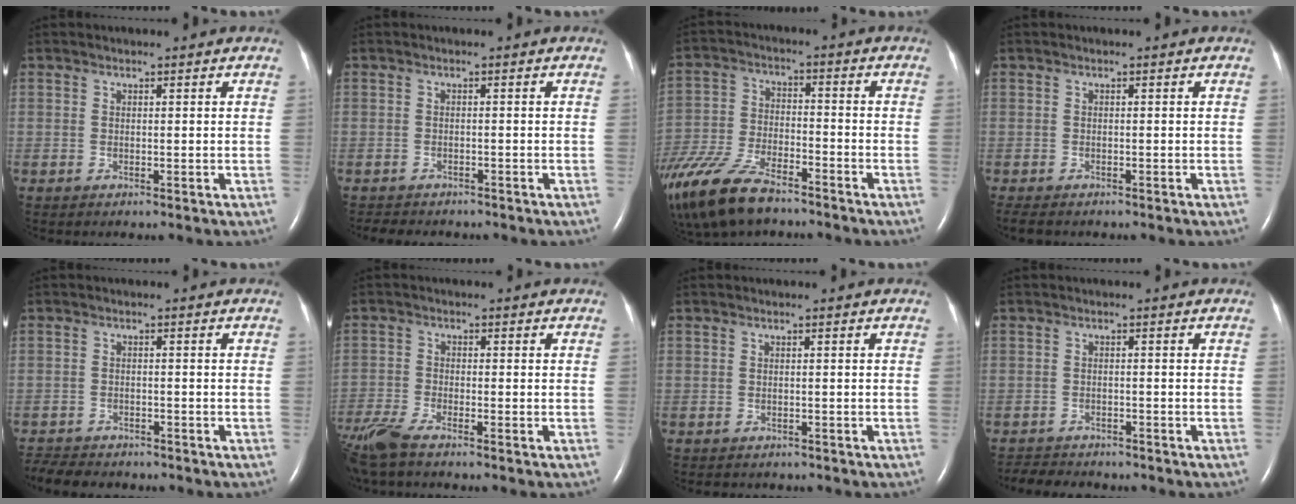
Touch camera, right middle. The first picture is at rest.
{"total": 5.3, "force": [-4.6, 2.0, 1.7], "torque": [-0.028, -0.004, -0.058]}
{"total": 17.3, "force": [-13.0, 5.8, 9.7], "torque": [-0.244, -0.034, -0.238]}
{"total": 3.1, "force": [-2.6, 1.0, 1.5], "torque": [-0.028, -0.009, -0.033]}
{"total": 7.7, "force": [-6.9, 2.3, 2.4], "torque": [-0.046, -0.008, -0.103]}
{"total": 7.5, "force": [-6.2, 1.0, 4.0], "torque": [-0.093, -0.021, -0.122]}
{"total": 3.2, "force": [-2.7, 1.4, 0.8], "torque": [-0.014, -0.002, -0.029]}
{"total": 5.9, "force": [-5.5, 1.6, 1.4], "torque": [-0.026, -0.009, -0.081]}